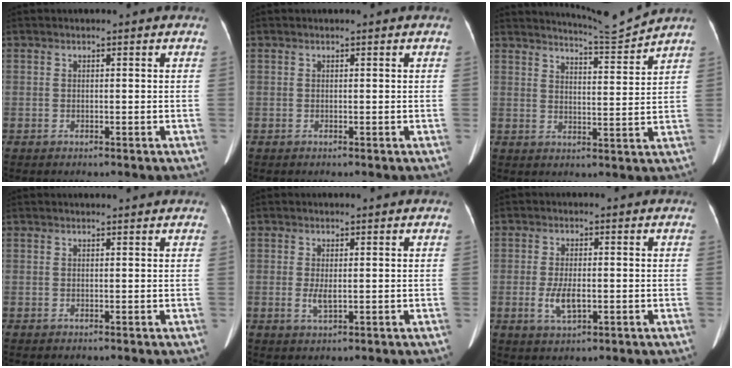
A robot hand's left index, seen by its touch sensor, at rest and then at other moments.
{"total": 0.0}
{"total": 6.7, "force": [6.4, -1.9, 0.1], "torque": [-0.019, -0.031, 0.105]}
{"total": 2.2, "force": [2.1, 0.1, 0.6], "torque": [-0.008, 0.017, 0.028]}
{"total": 2.1, "force": [0.0, 0.6, 2.0], "torque": [-0.040, -0.005, 0.003]}
{"total": 4.3, "force": [-1.0, 1.5, 3.9], "torque": [-0.082, -0.006, -0.014]}